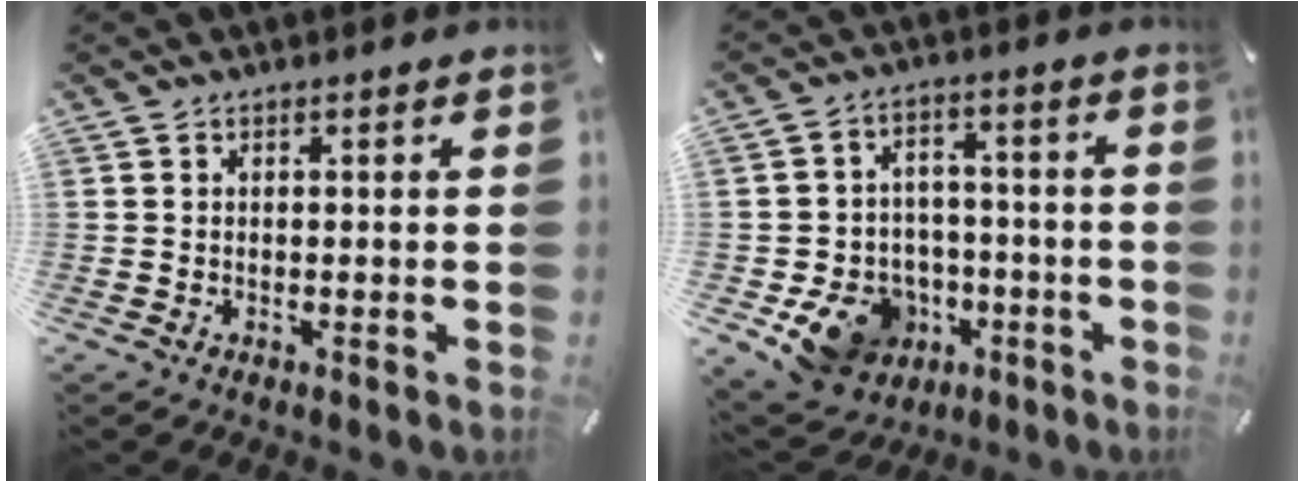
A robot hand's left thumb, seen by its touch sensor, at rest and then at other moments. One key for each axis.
{"total": 12.1, "fx": -5.2, "fy": 10.1, "fz": 4.4, "tx": -0.065, "ty": 0.031, "tz": -0.081}